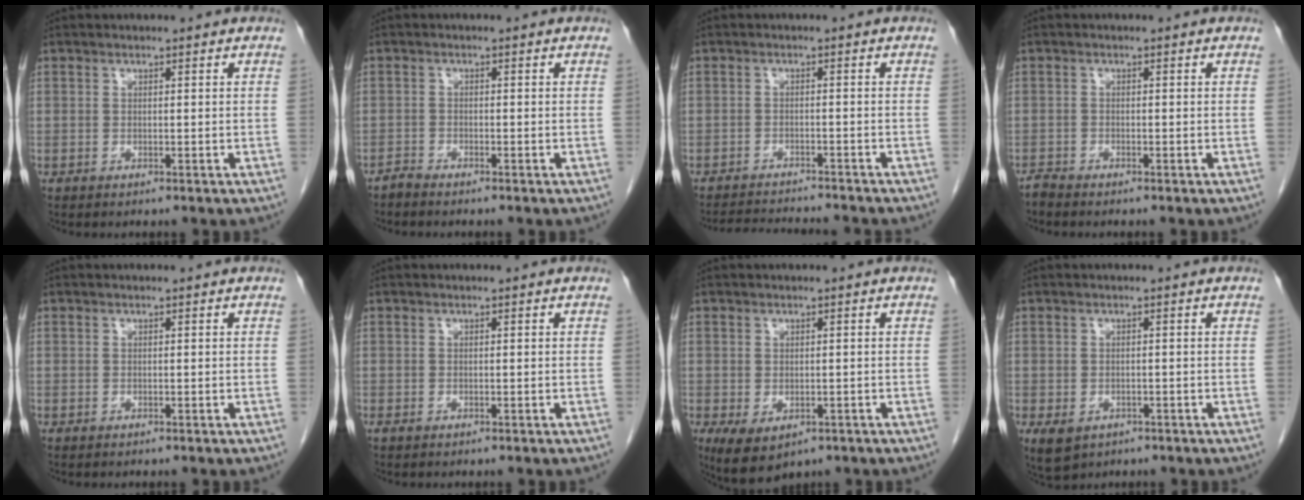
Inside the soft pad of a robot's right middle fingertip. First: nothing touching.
{"total": 1.2, "force": [-1.2, -0.1, 0.1], "torque": [-0.005, -0.002, -0.025]}
{"total": 8.9, "force": [-8.5, 0.2, 2.5], "torque": [-0.035, -0.007, -0.122]}
{"total": 1.1, "force": [-1.1, -0.1, 0.0], "torque": [-0.005, -0.005, -0.023]}
{"total": 0.0}
{"total": 0.0}
{"total": 5.9, "force": [-3.0, 3.2, 3.9], "torque": [-0.065, -0.012, -0.040]}
{"total": 4.1, "force": [-2.3, 2.8, 1.9], "torque": [-0.037, -0.005, -0.028]}